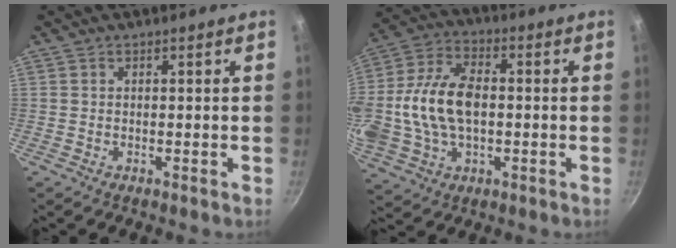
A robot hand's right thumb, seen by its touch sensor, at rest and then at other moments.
{"total": 17.2, "force": [-0.2, 11.0, 13.3], "torque": [-0.258, 0.026, -0.009]}